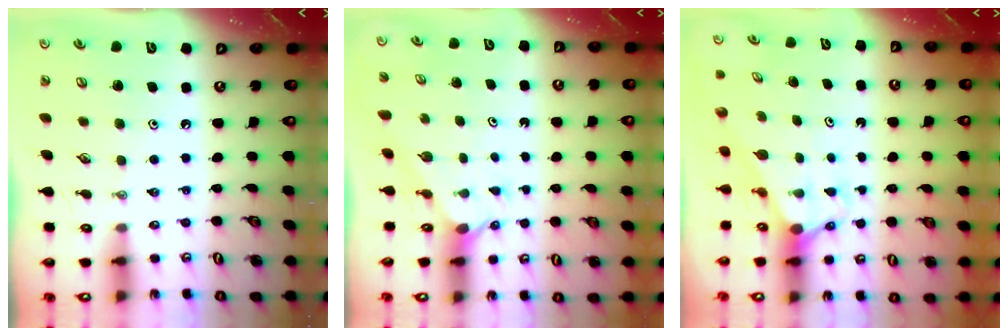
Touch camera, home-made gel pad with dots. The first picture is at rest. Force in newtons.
{"total": 2.1, "press": 2.0, "slide": 0.3}
{"total": 2.9, "press": 2.9, "slide": 0.0}